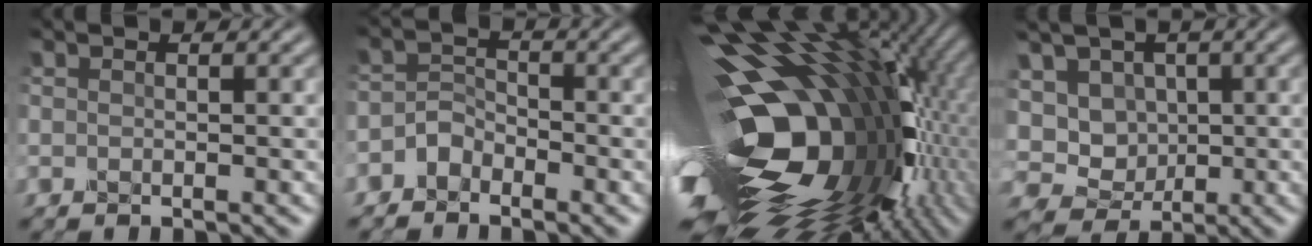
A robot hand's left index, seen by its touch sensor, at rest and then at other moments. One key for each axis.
{"total": 1.8, "fx": -1.4, "fy": 1.0, "fz": 0.5, "tx": -0.012, "ty": 0.014, "tz": -0.034}
{"total": 19.6, "fx": -1.0, "fy": 11.5, "fz": 15.9, "tx": -0.266, "ty": -0.042, "tz": -0.001}
{"total": 7.3, "fx": 0.5, "fy": 6.5, "fz": 3.4, "tx": -0.068, "ty": 0.032, "tz": -0.018}